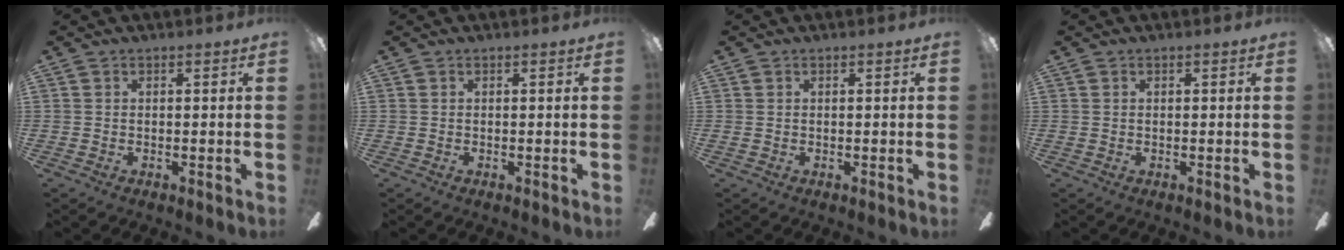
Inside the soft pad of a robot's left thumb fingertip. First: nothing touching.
{"total": 0.0}
{"total": 0.0}
{"total": 0.0}